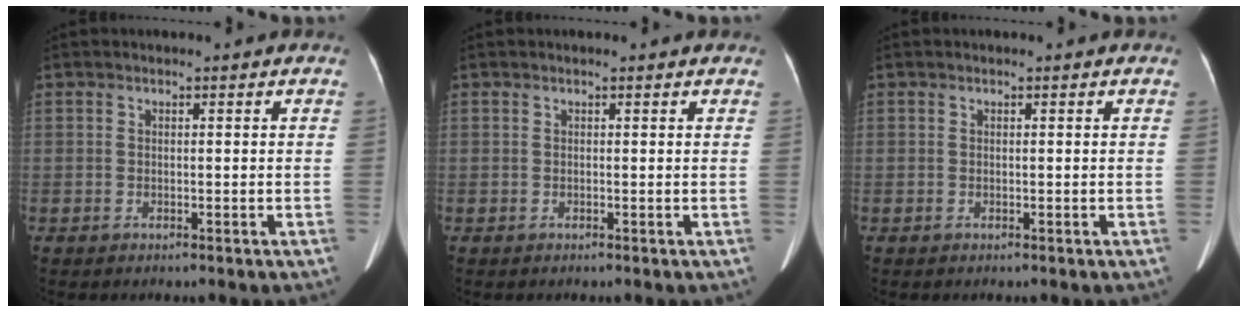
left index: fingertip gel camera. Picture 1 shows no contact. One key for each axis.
{"total": 0.9, "fx": 0.8, "fy": 0.0, "fz": 0.3, "tx": -0.008, "ty": 0.006, "tz": 0.012}
{"total": 0.0}